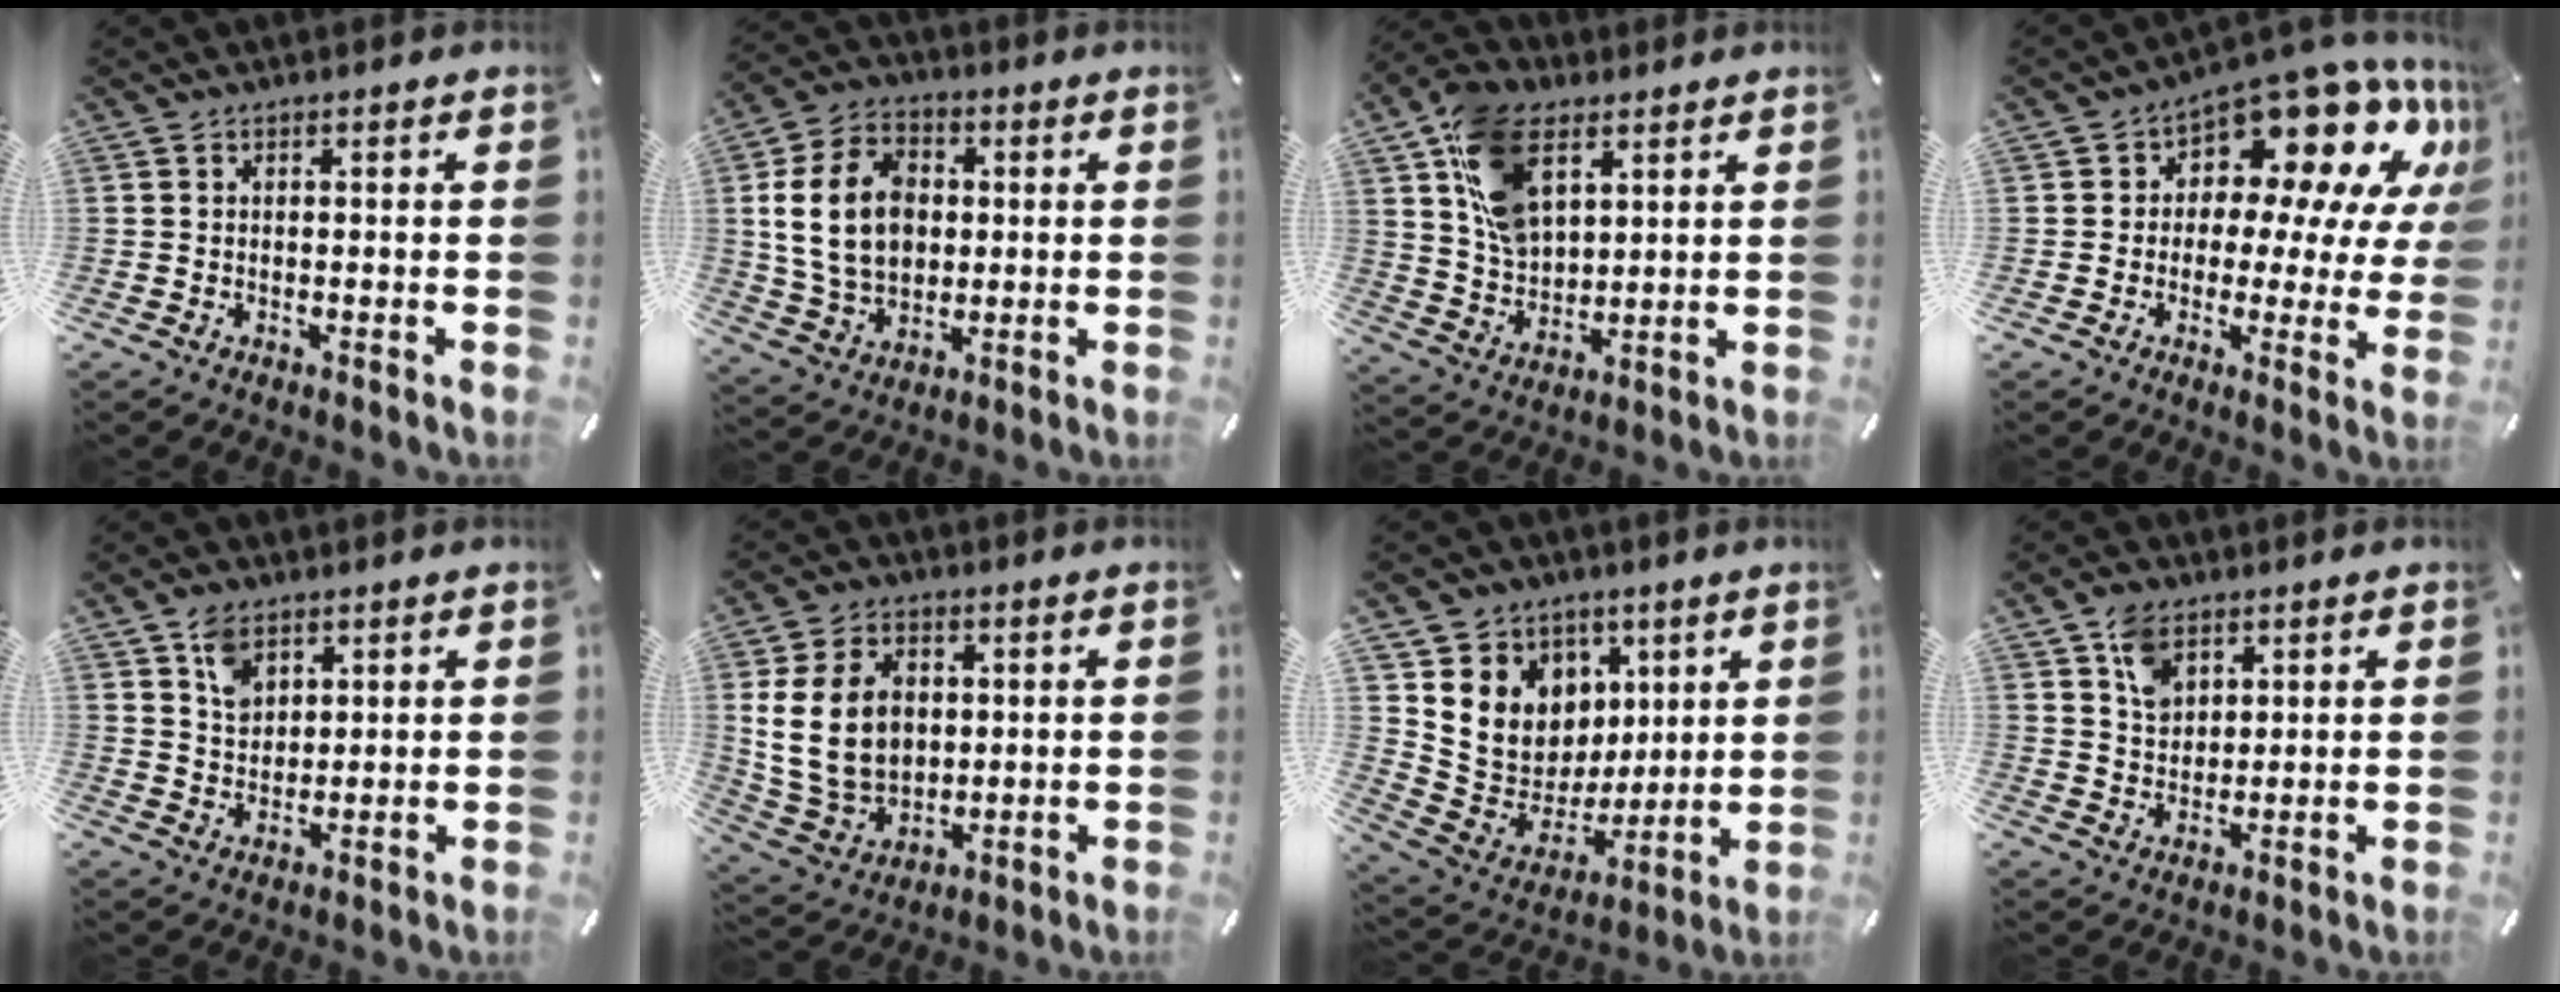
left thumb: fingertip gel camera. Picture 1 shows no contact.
{"total": 14.8, "force": [1.5, 11.3, 9.4], "torque": [-0.200, 0.013, 0.026]}
{"total": 14.7, "force": [6.6, 9.4, 9.1], "torque": [-0.187, -0.008, 0.126]}
{"total": 14.2, "force": [9.0, 7.6, 8.0], "torque": [-0.118, -0.080, 0.153]}
{"total": 6.4, "force": [3.5, 4.7, 2.5], "torque": [-0.040, -0.002, 0.063]}
{"total": 14.4, "force": [2.4, 11.4, 8.6], "torque": [-0.187, 0.002, 0.041]}
{"total": 12.6, "force": [3.4, 12.0, 2.1], "torque": [-0.027, -0.044, 0.083]}
{"total": 7.3, "force": [3.8, 5.5, 3.0], "torque": [-0.052, 0.002, 0.071]}